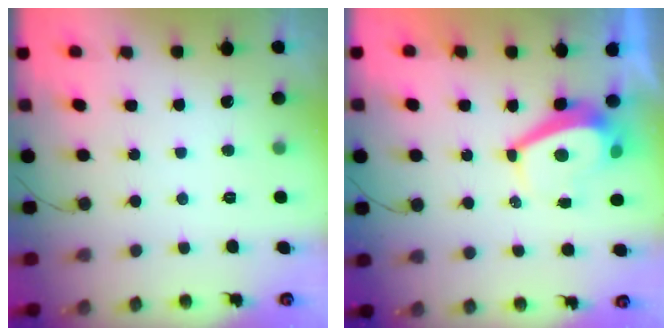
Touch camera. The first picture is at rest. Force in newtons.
{"total": 4.7, "press": 4.7, "slide": 0.5}